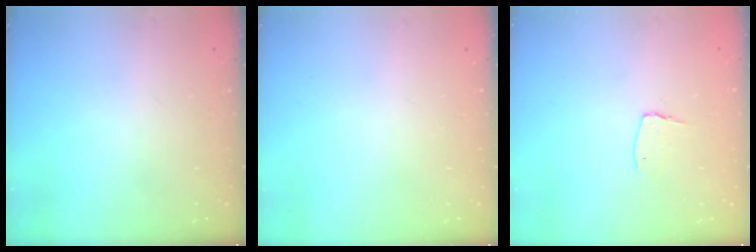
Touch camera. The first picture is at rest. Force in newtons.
{"total": 0.0}
{"total": 5.4, "press": 5.3, "slide": 0.5}